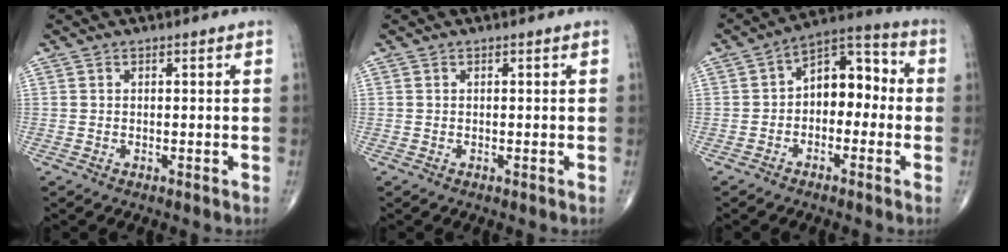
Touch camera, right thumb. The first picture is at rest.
{"total": 0.0}
{"total": 10.0, "force": [-0.7, 6.4, 7.6], "torque": [-0.074, 0.043, -0.031]}